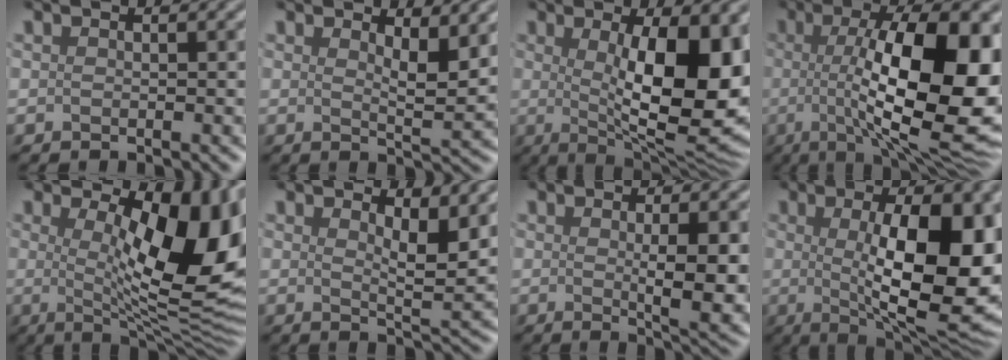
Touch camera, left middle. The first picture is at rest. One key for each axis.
{"total": 3.3, "fx": 1.7, "fy": 0.9, "fz": 2.7, "tx": -0.041, "ty": -0.008, "tz": 0.027}
{"total": 13.1, "fx": 0.8, "fy": 4.5, "fz": 12.3, "tx": -0.151, "ty": -0.008, "tz": 0.012}
{"total": 14.5, "fx": 0.0, "fy": 4.5, "fz": 13.8, "tx": -0.189, "ty": -0.007, "tz": -0.004}
{"total": 13.4, "fx": 2.3, "fy": 4.7, "fz": 12.4, "tx": -0.153, "ty": -0.008, "tz": 0.033}
{"total": 3.7, "fx": 1.8, "fy": 1.0, "fz": 3.1, "tx": -0.047, "ty": -0.010, "tz": 0.029}
{"total": 6.1, "fx": 0.0, "fy": 1.3, "fz": 5.9, "tx": -0.086, "ty": -0.008, "tz": 0.006}
{"total": 13.1, "fx": 0.3, "fy": 4.3, "fz": 12.4, "tx": -0.162, "ty": -0.011, "tz": 0.007}